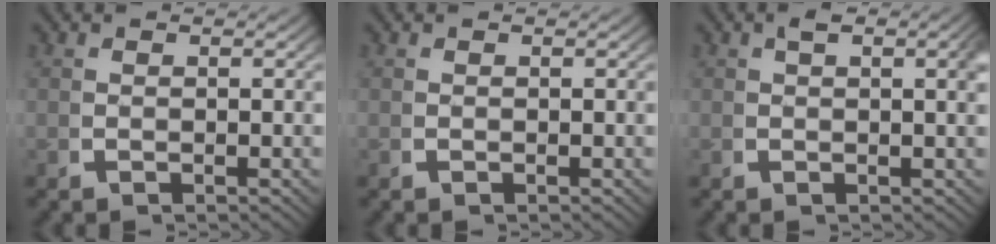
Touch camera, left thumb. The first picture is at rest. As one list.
[{"total": 0.0}, {"total": 2.0, "force": [0.6, 0.6, 1.9], "torque": [-0.023, 0.000, 0.008]}]